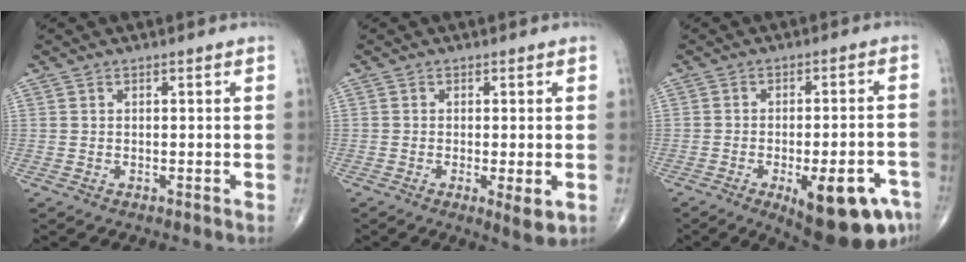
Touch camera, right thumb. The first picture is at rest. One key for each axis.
{"total": 4.2, "fx": -1.1, "fy": 0.9, "fz": 3.9, "tx": -0.065, "ty": -0.014, "tz": -0.020}
{"total": 16.6, "fx": -8.1, "fy": 5.5, "fz": 13.4, "tx": -0.123, "ty": 0.024, "tz": -0.097}